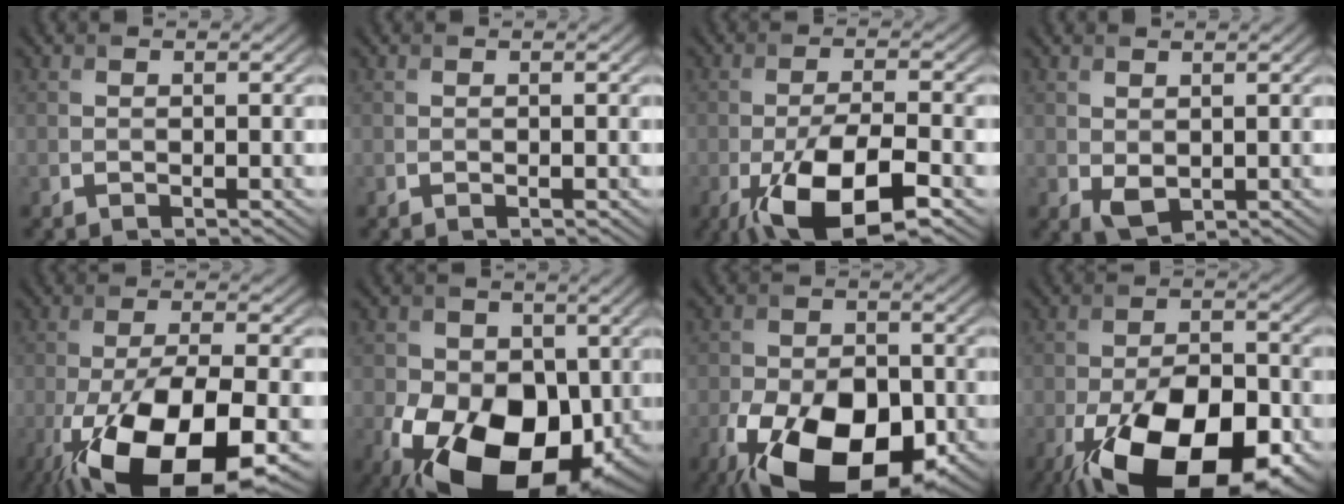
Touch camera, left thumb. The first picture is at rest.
{"total": 0.5, "force": [-0.1, 0.2, 0.5], "torque": [-0.008, -0.002, 0.000]}
{"total": 11.6, "force": [-5.2, 4.2, 9.4], "torque": [-0.185, -0.018, -0.092]}
{"total": 2.3, "force": [0.3, 1.5, 1.7], "torque": [-0.038, -0.008, 0.013]}
{"total": 17.1, "force": [-7.7, 6.7, 13.7], "torque": [-0.268, -0.033, -0.121]}
{"total": 17.9, "force": [-4.7, 11.8, 12.6], "torque": [-0.197, -0.038, -0.070]}
{"total": 17.7, "force": [-7.9, 10.0, 12.2], "torque": [-0.218, -0.037, -0.120]}
{"total": 18.8, "force": [-9.0, 9.5, 13.6], "torque": [-0.234, -0.040, -0.137]}